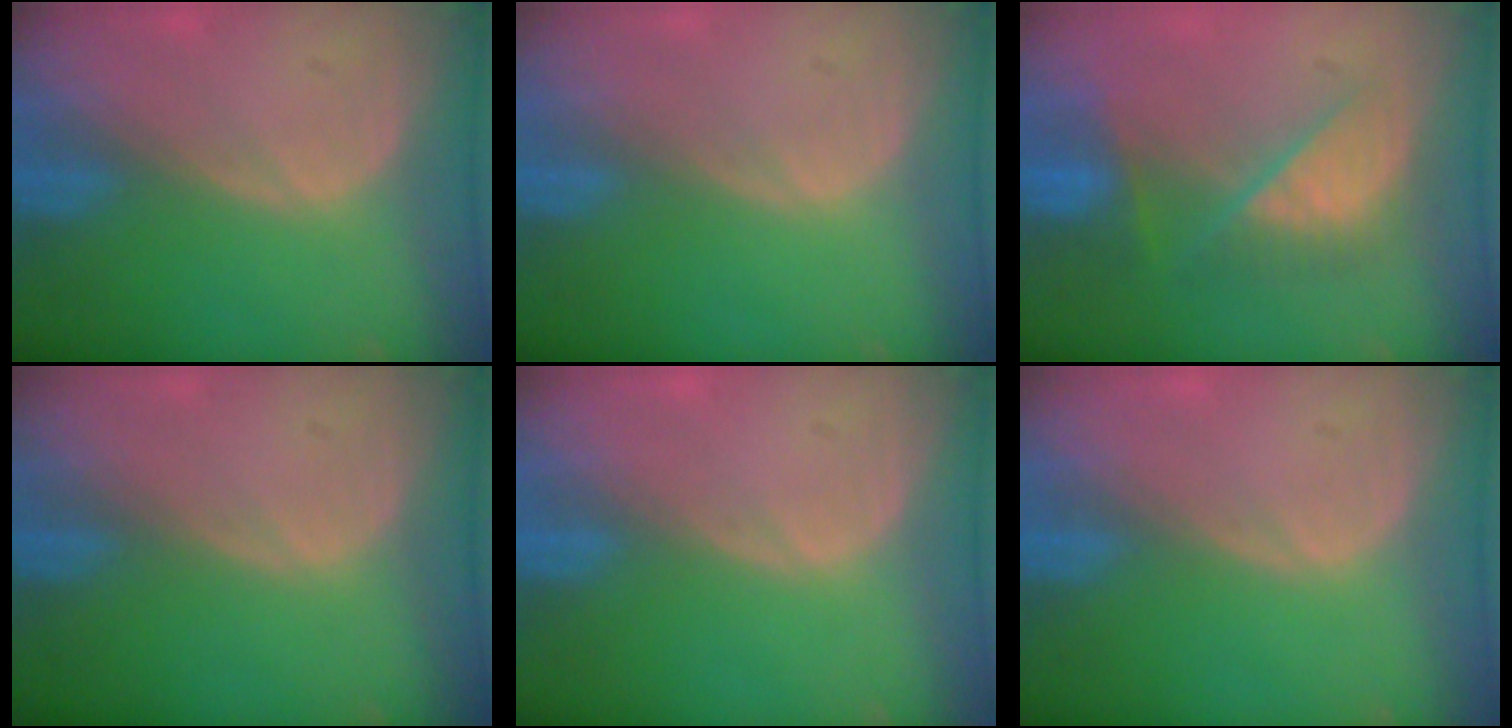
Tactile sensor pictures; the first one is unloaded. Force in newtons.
{"total": 0.0}
{"total": 7.2, "press": 7.2, "slide": 0.5}
{"total": 0.0}
{"total": 0.0}
{"total": 0.0}